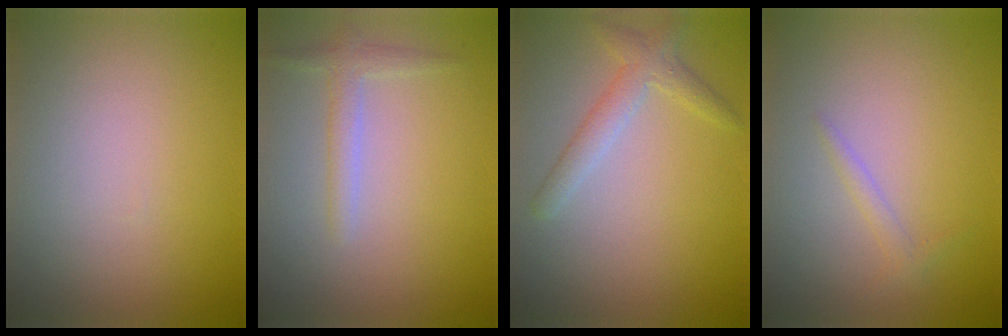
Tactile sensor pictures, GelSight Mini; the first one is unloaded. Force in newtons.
{"total": 1.8, "press": 1.7, "slide": 0.1}
{"total": 2.4, "press": 2.4, "slide": 0.2}
{"total": 1.0, "press": 1.0, "slide": 0.1}